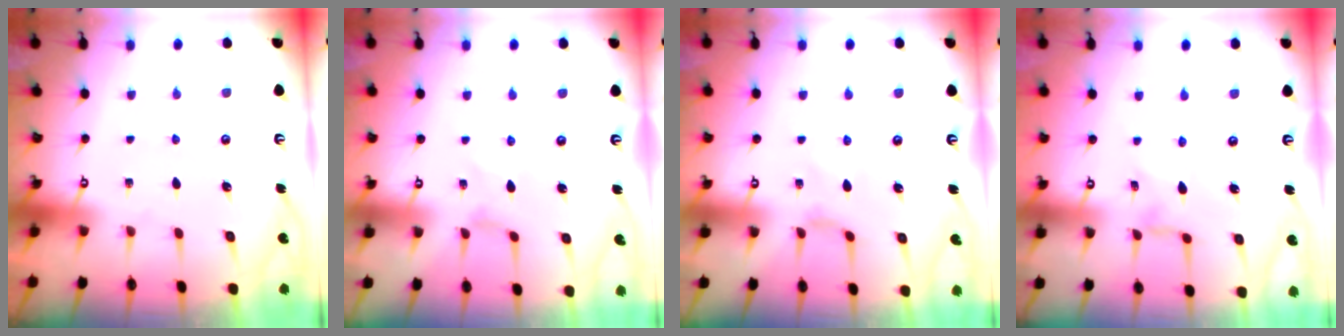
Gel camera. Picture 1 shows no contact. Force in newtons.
{"total": 0.0}
{"total": 1.1, "press": 1.1, "slide": 0.4}
{"total": 0.0}